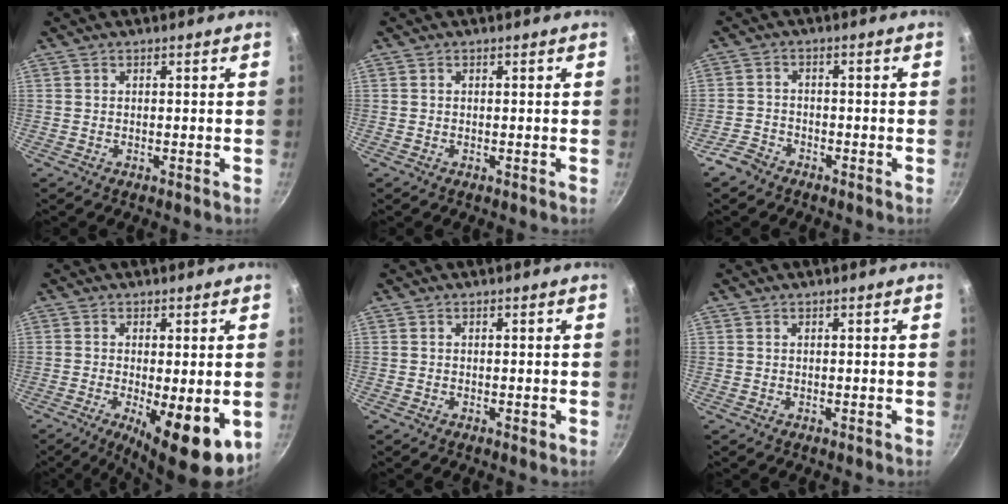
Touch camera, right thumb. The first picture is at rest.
{"total": 0.0}
{"total": 3.7, "force": [-2.8, 2.1, 0.9], "torque": [-0.018, 0.029, -0.056]}
{"total": 11.7, "force": [-3.0, 3.6, 10.7], "torque": [-0.142, -0.011, -0.032]}
{"total": 0.6, "force": [-0.2, 0.3, 0.5], "torque": [-0.005, 0.001, -0.003]}
{"total": 0.0}